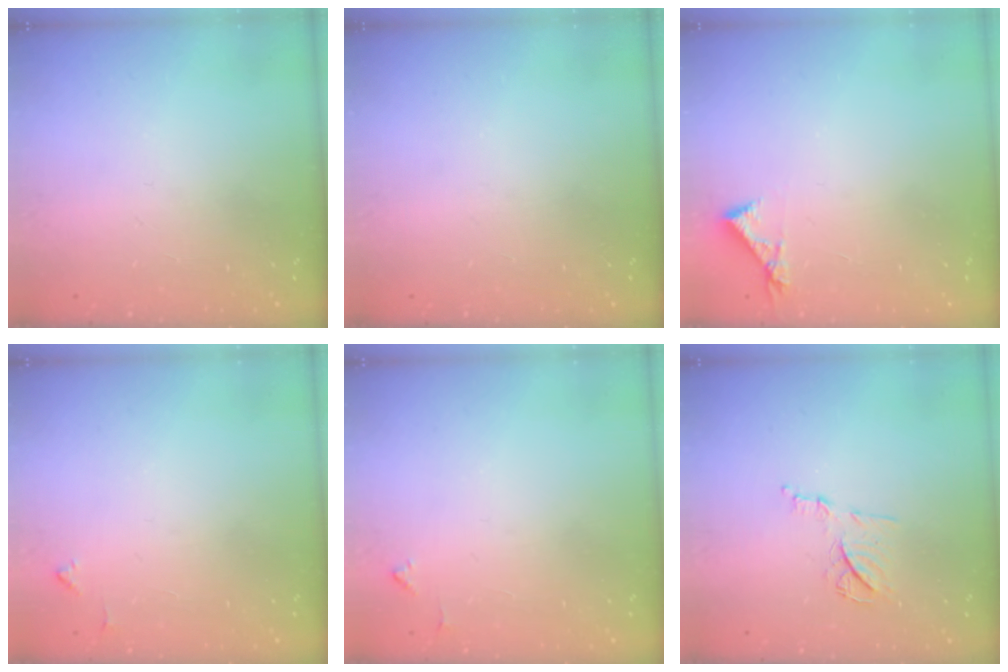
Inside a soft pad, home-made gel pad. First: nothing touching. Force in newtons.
{"total": 0.0}
{"total": 4.7, "press": 4.7, "slide": 0.4}
{"total": 4.1, "press": 4.0, "slide": 0.6}
{"total": 4.1, "press": 4.0, "slide": 0.6}
{"total": 9.1, "press": 9.1, "slide": 0.5}